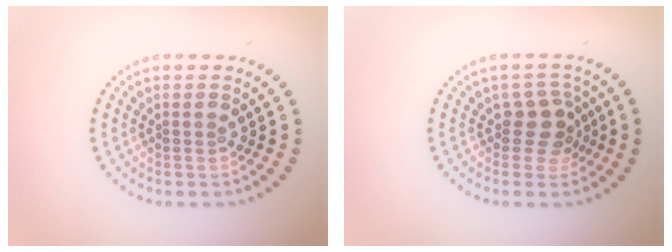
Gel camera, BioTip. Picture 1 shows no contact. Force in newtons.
{"total": 2.5, "press": 2.0, "slide": 1.5}